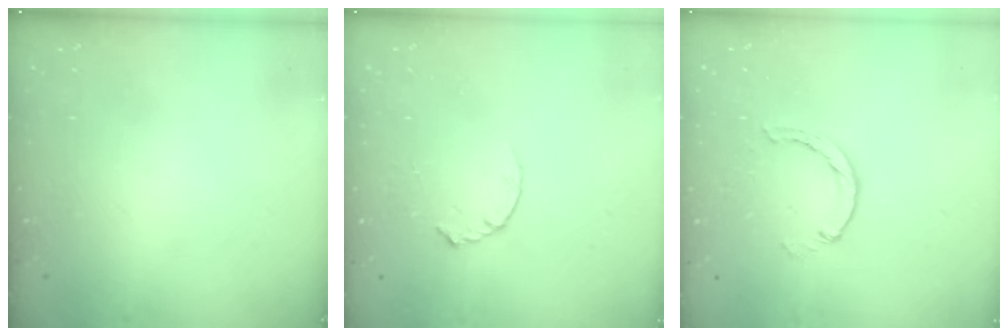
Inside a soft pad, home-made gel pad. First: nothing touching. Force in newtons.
{"total": 2.8, "press": 2.8, "slide": 0.4}
{"total": 2.9, "press": 2.9, "slide": 0.4}